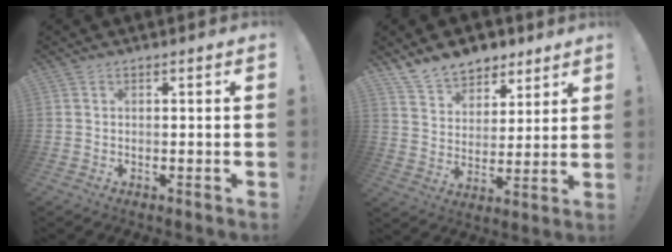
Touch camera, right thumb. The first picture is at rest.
{"total": 11.8, "force": [9.4, 6.6, 2.6], "torque": [-0.049, -0.070, 0.183]}